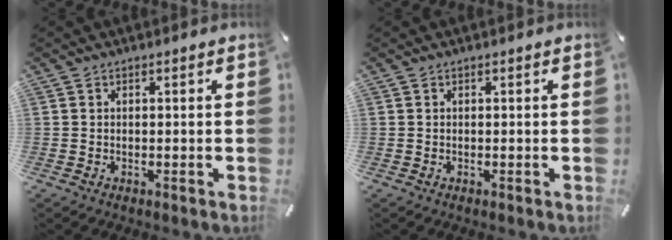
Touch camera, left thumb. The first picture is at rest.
{"total": 0.0}